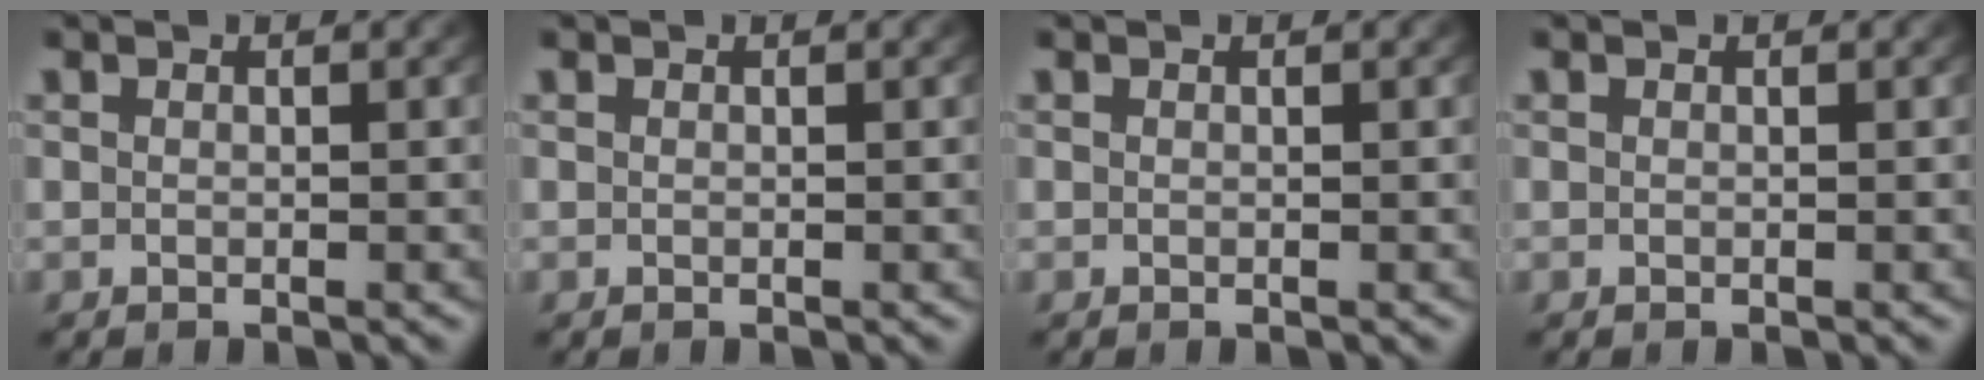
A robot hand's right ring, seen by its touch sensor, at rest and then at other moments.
{"total": 0.0}
{"total": 0.0}
{"total": 0.0}